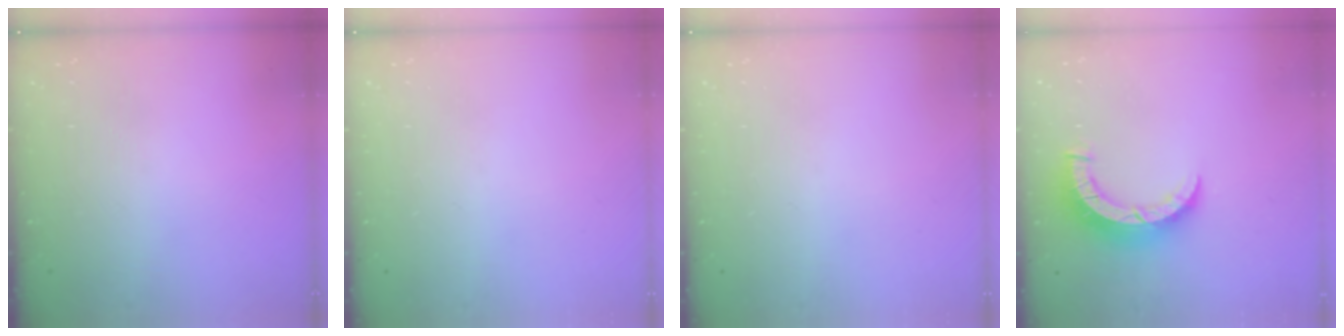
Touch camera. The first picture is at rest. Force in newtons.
{"total": 0.0}
{"total": 0.0}
{"total": 7.9, "press": 7.9, "slide": 1.0}